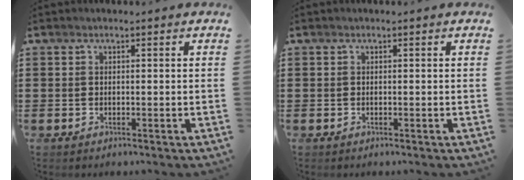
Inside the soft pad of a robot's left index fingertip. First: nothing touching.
{"total": 0.0}